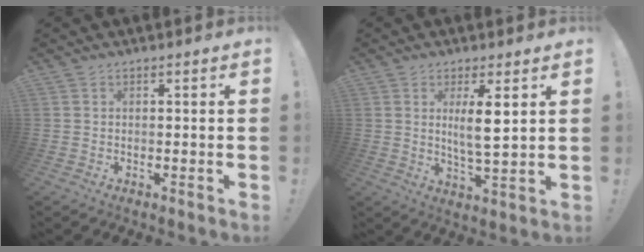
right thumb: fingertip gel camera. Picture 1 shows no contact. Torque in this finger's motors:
{"motor_torque": [-0.17, 0.61, 0.84, 0.03, 0.04]}